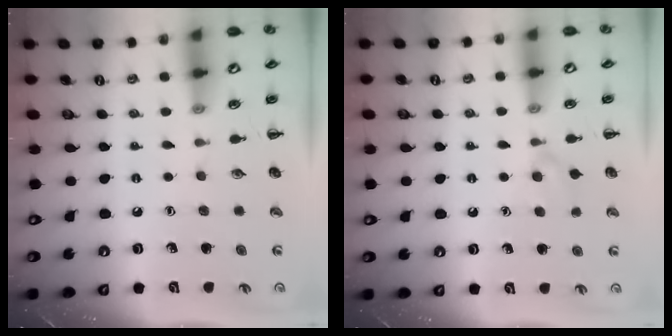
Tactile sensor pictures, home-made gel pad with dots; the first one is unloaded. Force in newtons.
{"total": 3.1, "press": 2.9, "slide": 1.3}